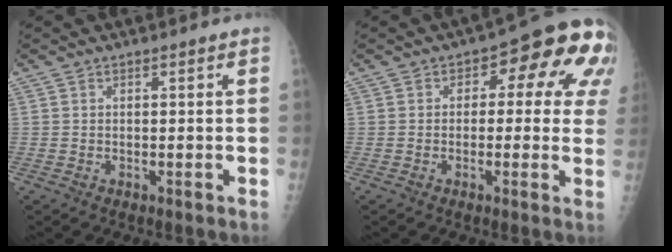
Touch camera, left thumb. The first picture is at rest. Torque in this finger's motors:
{"motor_torque": [0.14, 0.57, 0.05, -0.05, 0.07]}